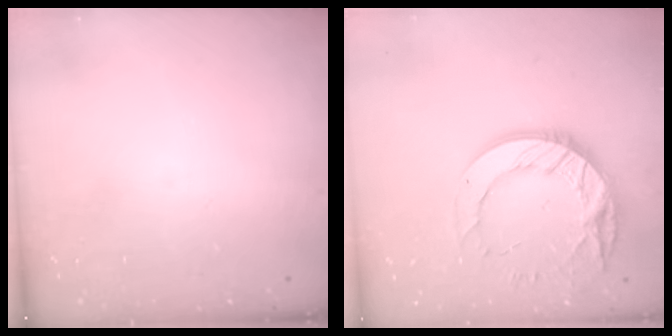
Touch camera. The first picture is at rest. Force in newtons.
{"total": 17.2, "press": 17.1, "slide": 1.3}